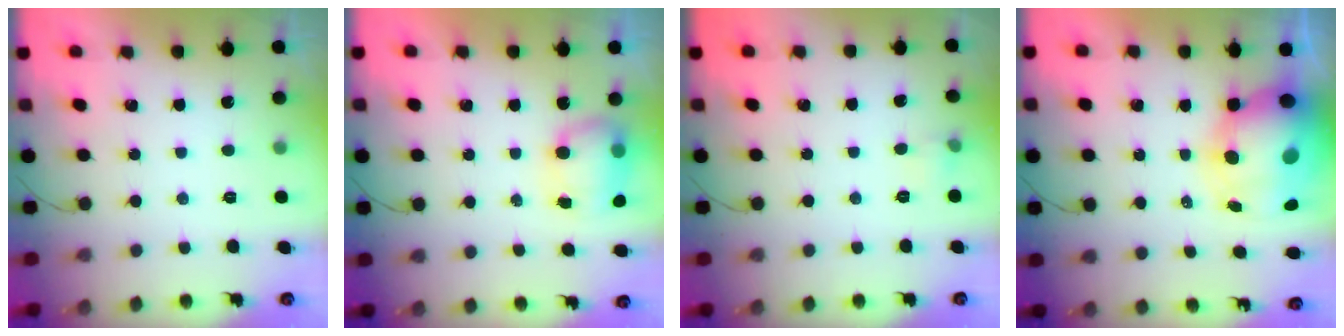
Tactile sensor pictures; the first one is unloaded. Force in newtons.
{"total": 7.2, "press": 7.1, "slide": 1.2}
{"total": 3.9, "press": 3.7, "slide": 1.2}
{"total": 16.3, "press": 15.9, "slide": 3.8}